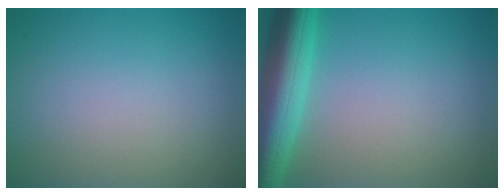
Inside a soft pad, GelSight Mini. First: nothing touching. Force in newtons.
{"total": 7.5, "press": 7.5, "slide": 0.4}